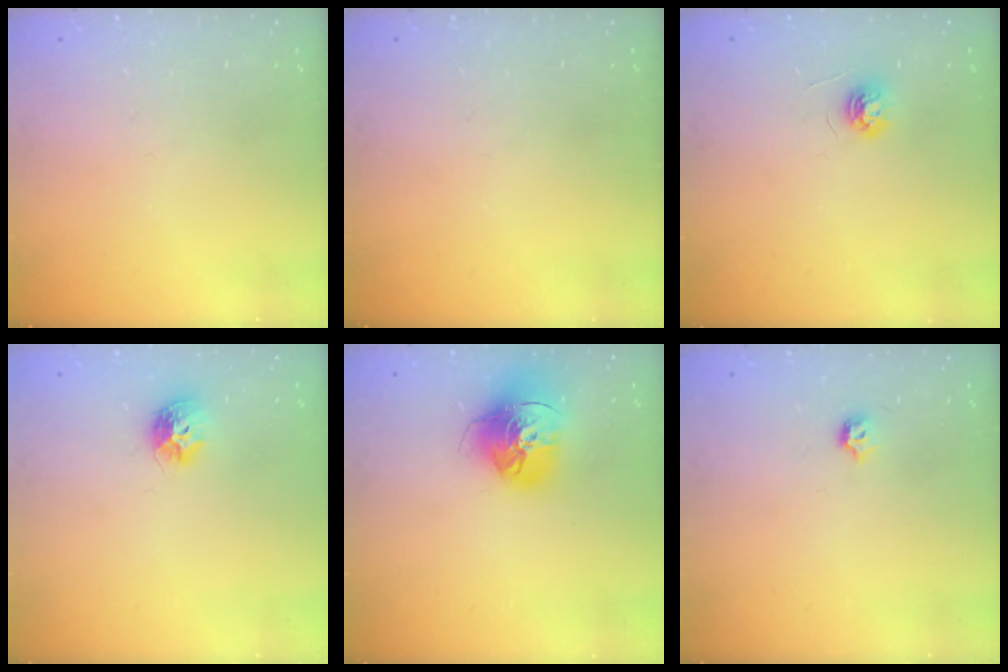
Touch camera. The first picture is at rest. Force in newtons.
{"total": 0.0}
{"total": 4.4, "press": 4.4, "slide": 0.5}
{"total": 8.6, "press": 8.5, "slide": 0.1}
{"total": 15.3, "press": 15.3, "slide": 1.5}
{"total": 3.4, "press": 3.3, "slide": 0.5}